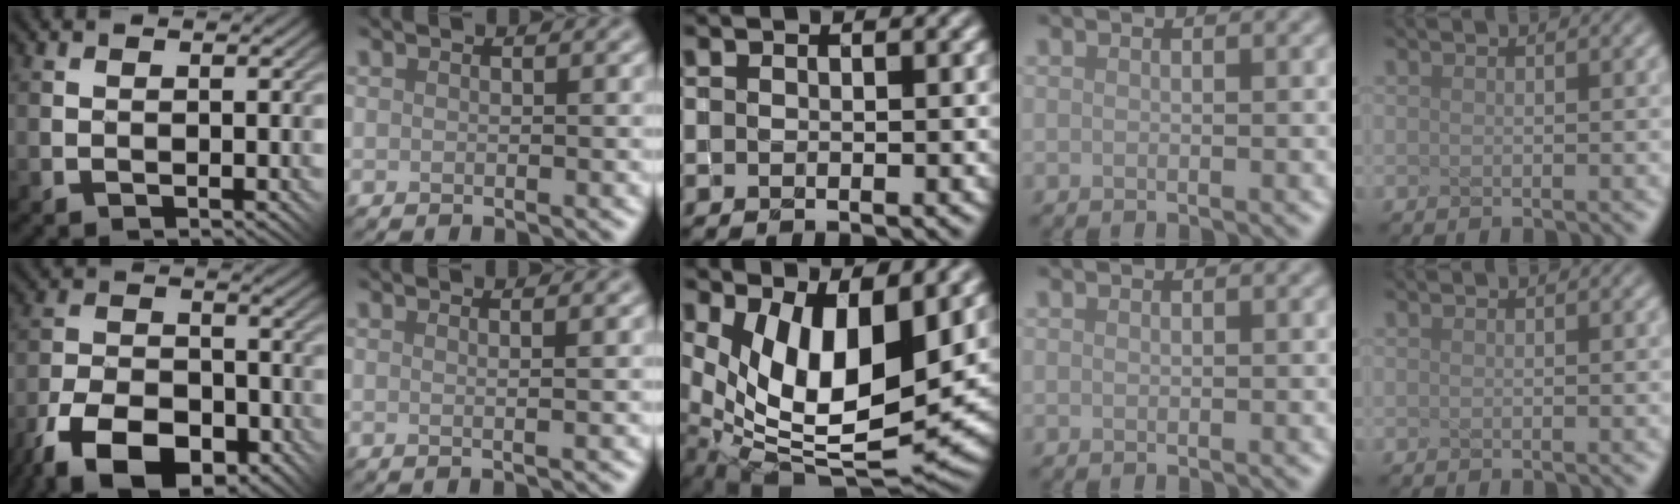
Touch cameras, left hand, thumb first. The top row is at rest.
{"thumb": {"total": 12.7, "force": [-8.1, 6.3, 7.4], "torque": [-0.165, -0.016, -0.151]}, "index": {"total": 2.0, "force": [0.6, 0.8, 1.8], "torque": [-0.022, 0.005, -0.012]}, "middle": {"total": 11.9, "force": [2.3, 5.5, 10.3], "torque": [-0.173, -0.023, 0.044]}}